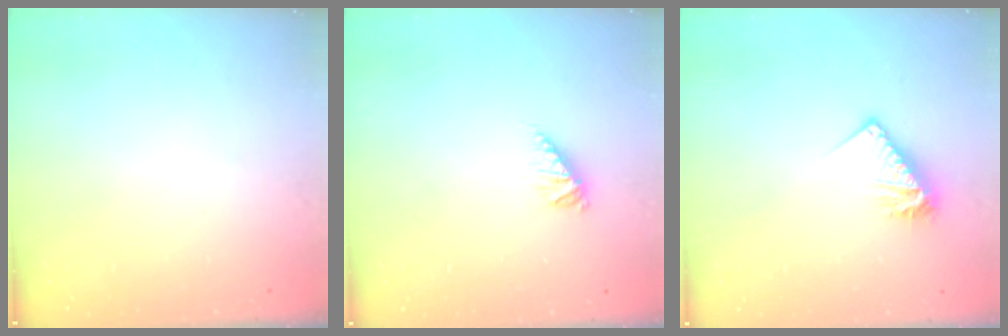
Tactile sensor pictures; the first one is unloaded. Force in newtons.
{"total": 3.8, "press": 3.7, "slide": 0.7}
{"total": 9.2, "press": 9.2, "slide": 0.6}